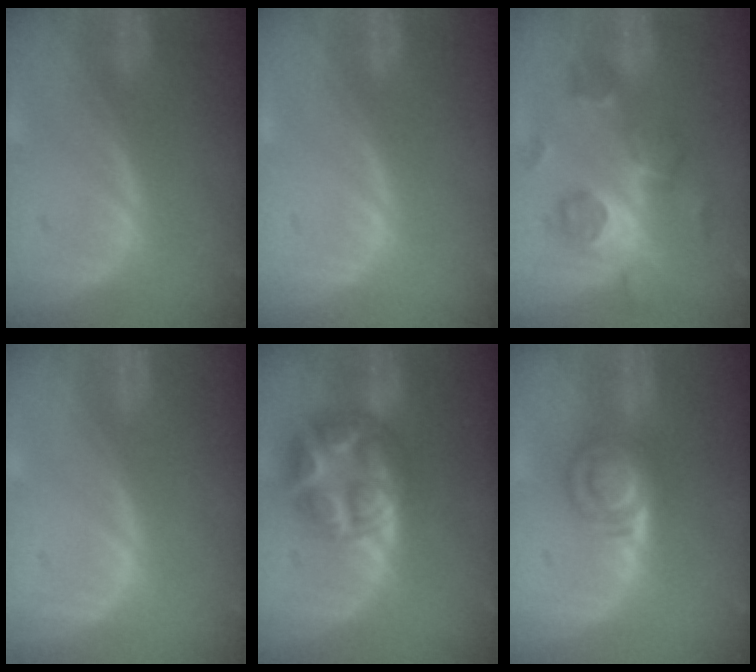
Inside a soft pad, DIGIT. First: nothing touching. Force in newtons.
{"total": 0.0}
{"total": 8.1, "press": 7.4, "slide": 3.3}
{"total": 0.0}
{"total": 8.7, "press": 8.7, "slide": 0.5}
{"total": 6.3, "press": 5.5, "slide": 3.1}